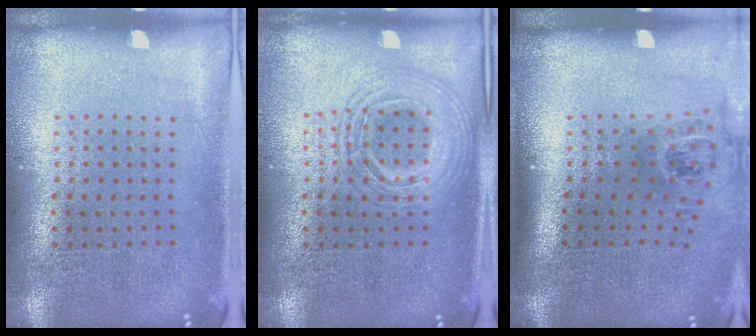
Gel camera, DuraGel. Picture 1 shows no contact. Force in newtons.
{"total": 2.8, "press": 2.8, "slide": 0.4}
{"total": 1.8, "press": 1.3, "slide": 1.3}